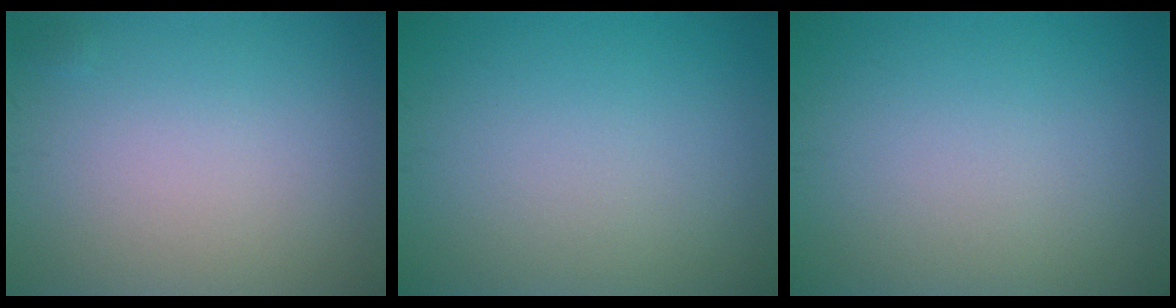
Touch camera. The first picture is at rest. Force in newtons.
{"total": 0.0}
{"total": 0.0}